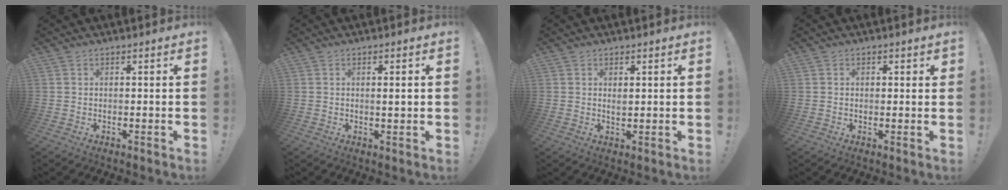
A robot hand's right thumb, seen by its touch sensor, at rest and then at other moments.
{"total": 2.1, "force": [0.3, 0.1, 2.0], "torque": [-0.023, -0.008, 0.001]}
{"total": 1.5, "force": [0.6, 1.0, 0.9], "torque": [-0.005, -0.005, 0.008]}
{"total": 1.2, "force": [0.4, 1.1, 0.4], "torque": [0.007, -0.004, 0.004]}